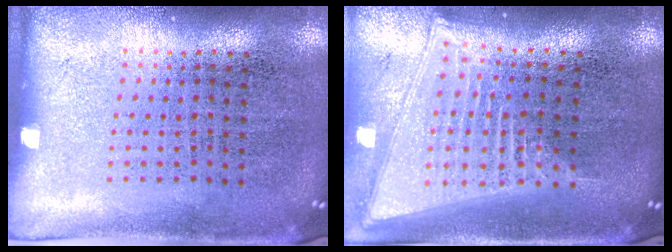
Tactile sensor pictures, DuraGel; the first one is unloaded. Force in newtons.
{"total": 2.1, "press": 1.8, "slide": 1.1}